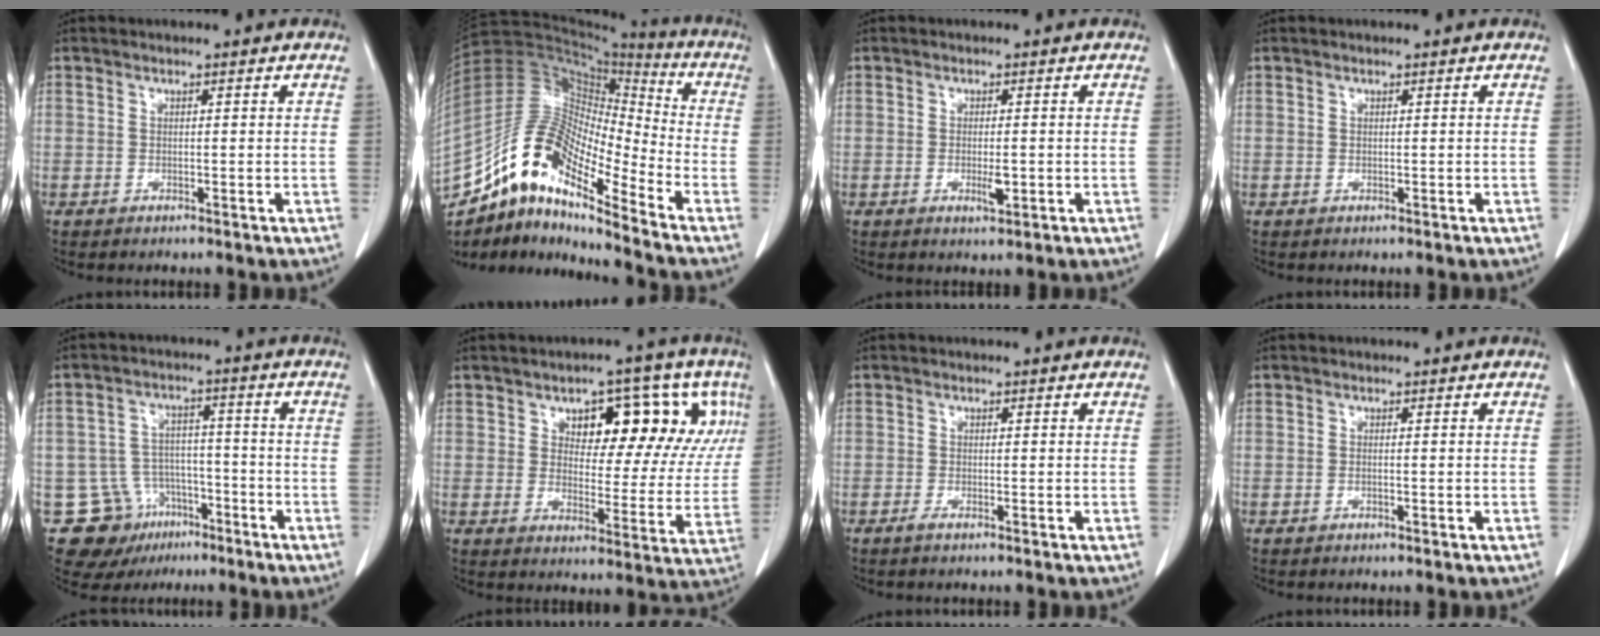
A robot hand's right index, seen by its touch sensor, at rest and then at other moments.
{"total": 18.4, "force": [-13.2, 4.3, 12.0], "torque": [-0.227, 0.033, -0.238]}
{"total": 2.8, "force": [-0.7, 0.8, 2.6], "torque": [-0.047, -0.003, -0.007]}
{"total": 0.0}
{"total": 12.9, "force": [-7.0, 10.2, 3.5], "torque": [-0.068, 0.042, -0.099]}
{"total": 18.8, "force": [7.6, 9.2, 14.5], "torque": [-0.196, 0.033, 0.112]}
{"total": 1.6, "force": [-0.7, 0.4, 1.4], "torque": [-0.027, 0.001, -0.011]}
{"total": 0.8, "force": [-0.2, 0.1, 0.7], "torque": [-0.018, 0.003, 0.002]}